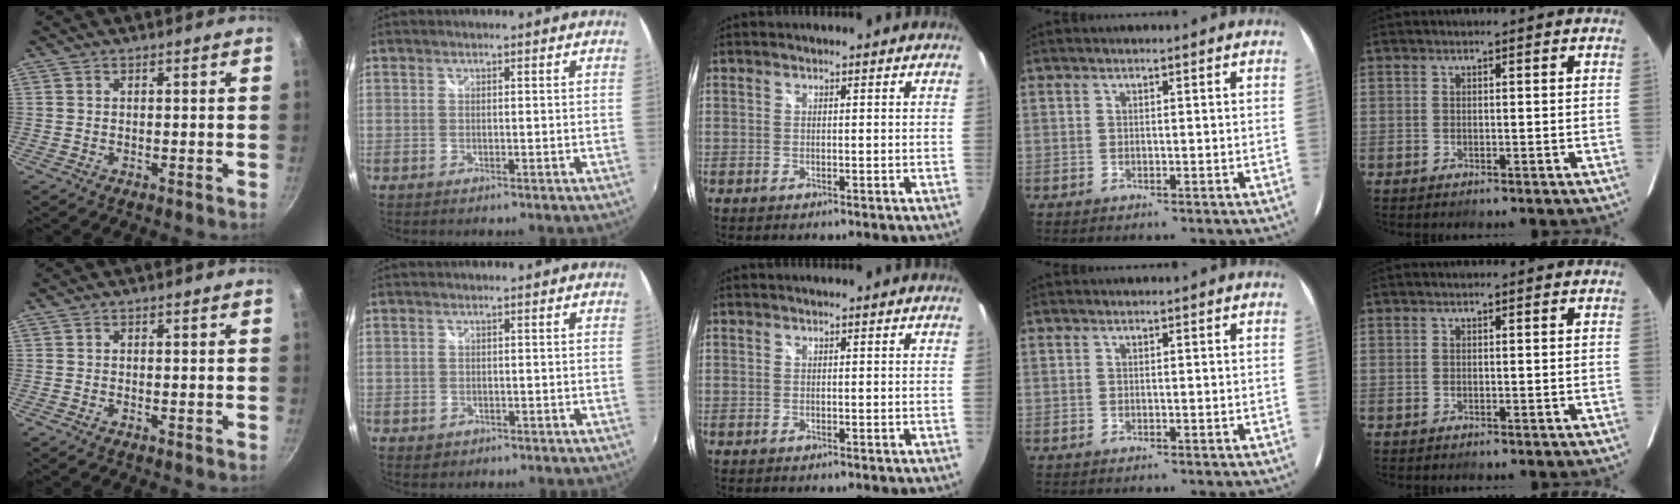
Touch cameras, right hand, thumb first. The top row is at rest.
{"index": {"total": 1.6, "force": [-0.6, 1.4, 0.5], "torque": [-0.010, -0.005, -0.007]}}